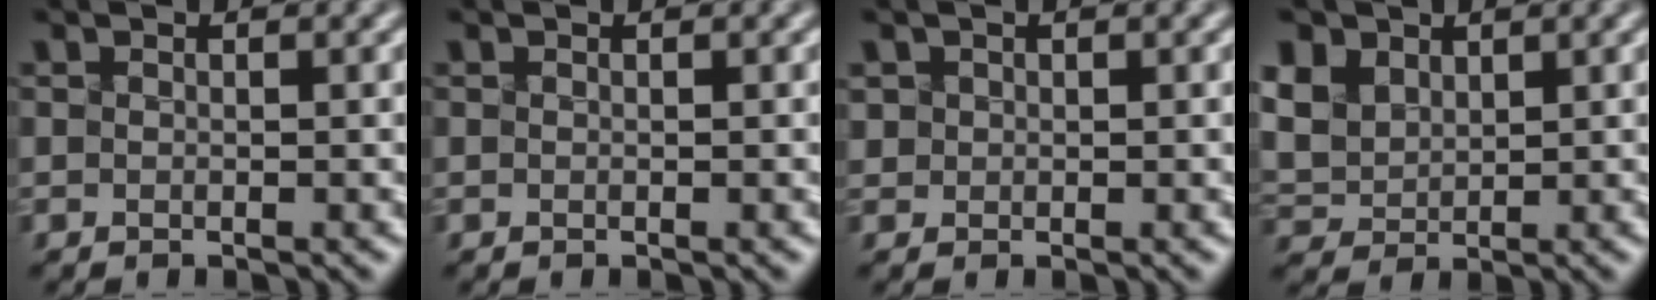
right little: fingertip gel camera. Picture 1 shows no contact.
{"total": 0.0}
{"total": 1.4, "force": [0.5, 1.2, 0.4], "torque": [-0.013, 0.005, 0.025]}
{"total": 8.1, "force": [3.9, 5.8, 4.1], "torque": [-0.111, 0.025, 0.067]}